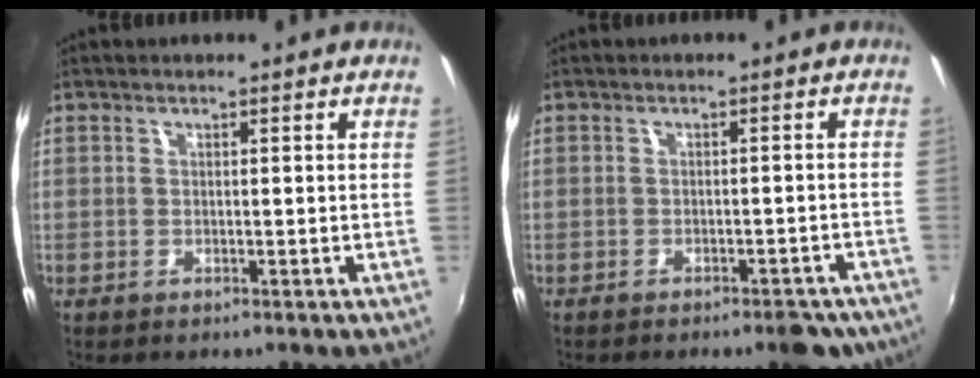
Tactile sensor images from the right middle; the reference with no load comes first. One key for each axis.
{"total": 6.4, "fx": -5.1, "fy": 2.3, "fz": 3.0, "tx": -0.039, "ty": 0.004, "tz": -0.048}